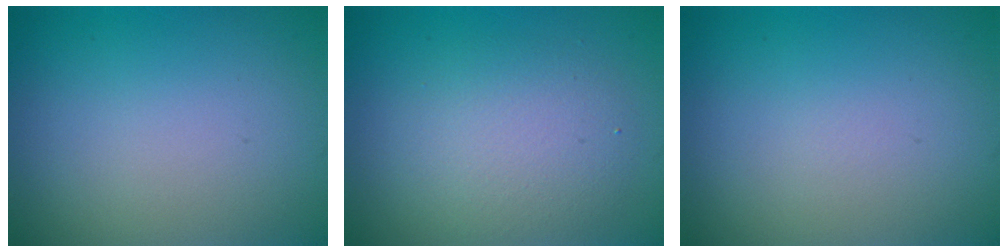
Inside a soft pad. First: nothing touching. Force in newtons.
{"total": 3.9, "press": 3.9, "slide": 0.4}
{"total": 0.0}